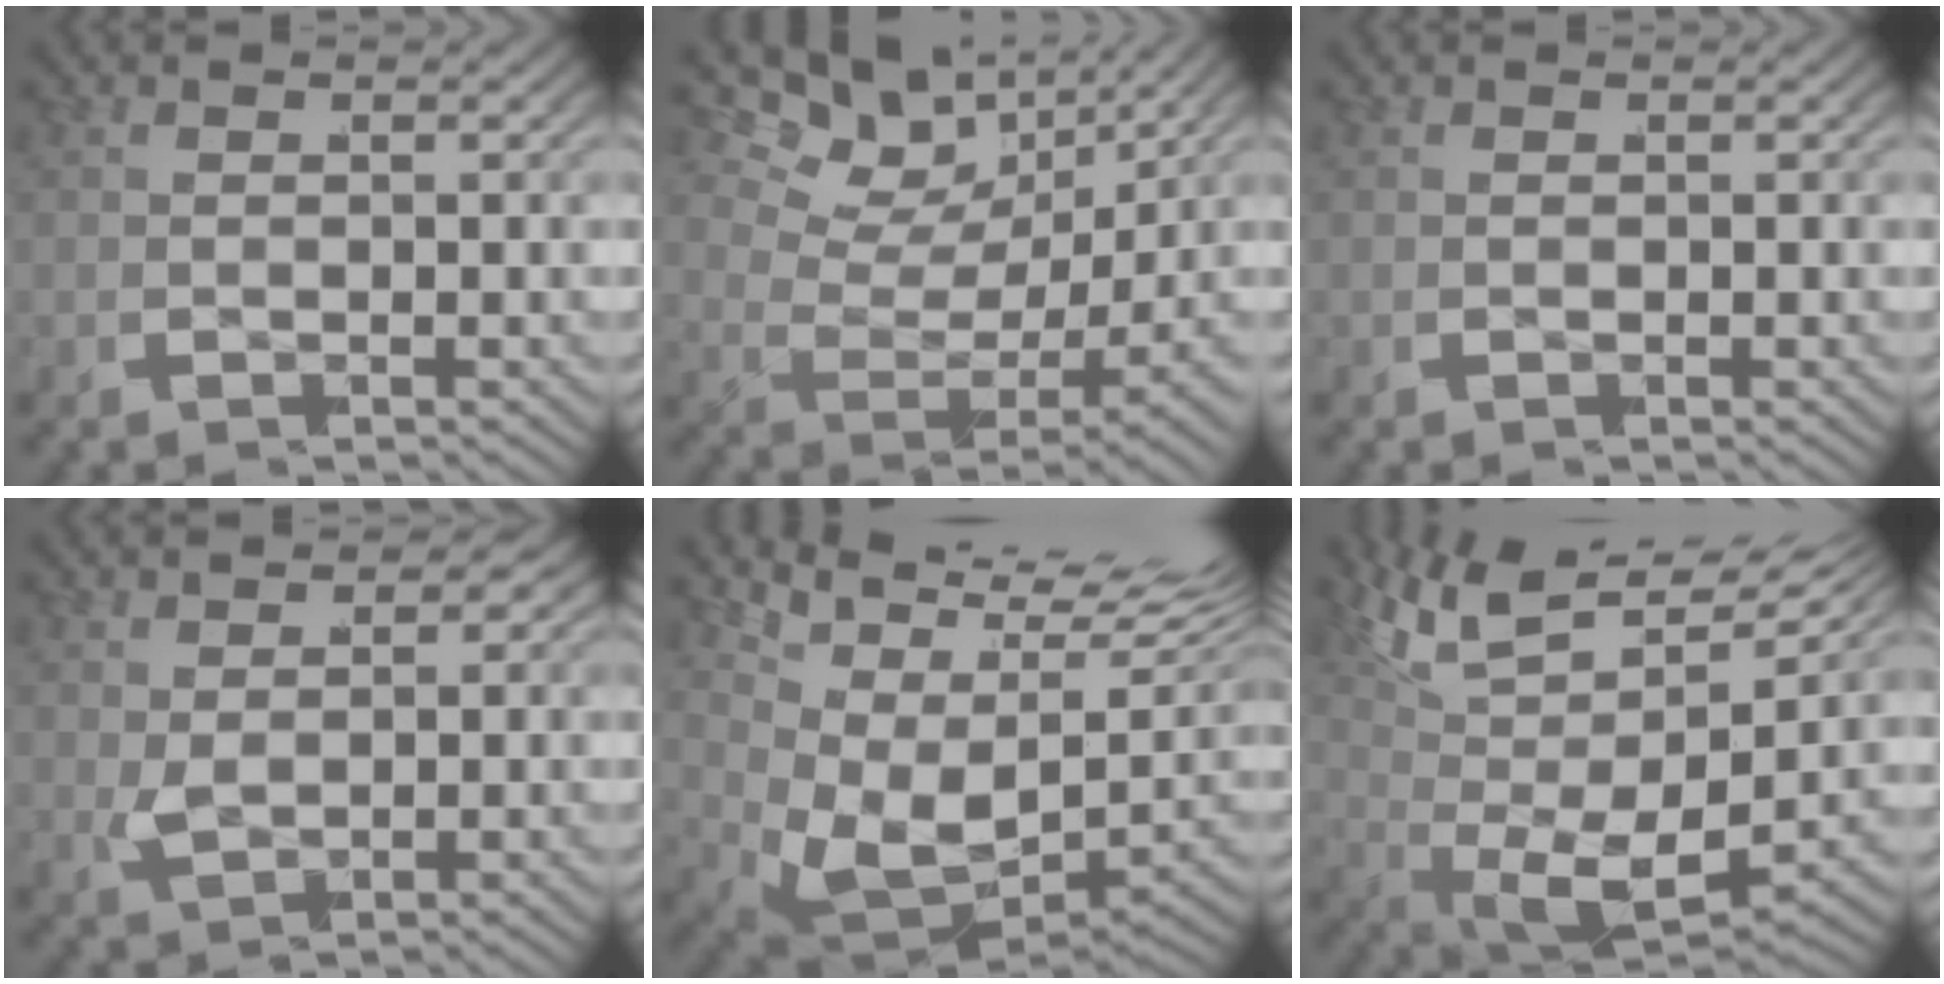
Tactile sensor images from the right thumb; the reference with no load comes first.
{"total": 5.3, "force": [3.0, 2.8, 3.4], "torque": [-0.065, 0.001, 0.044]}
{"total": 0.0}
{"total": 2.6, "force": [0.7, 1.9, 1.7], "torque": [-0.028, -0.010, 0.017]}
{"total": 14.5, "force": [3.5, 9.3, 10.5], "torque": [-0.170, 0.002, 0.043]}
{"total": 12.7, "force": [2.5, 8.3, 9.3], "torque": [-0.205, -0.032, 0.050]}